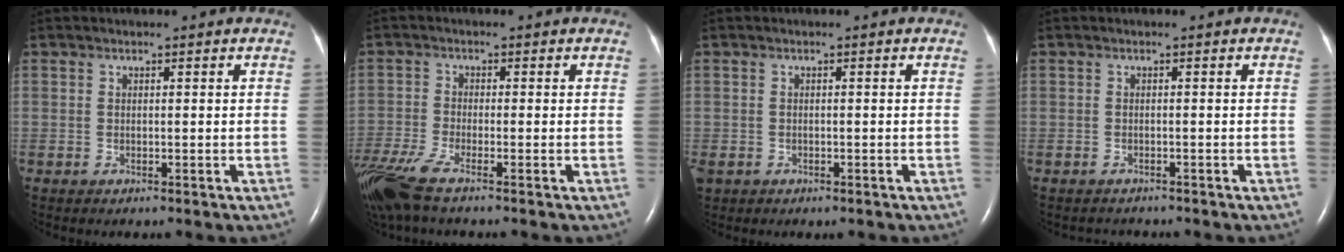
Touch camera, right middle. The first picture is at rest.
{"total": 7.9, "force": [-5.9, 0.7, 5.2], "torque": [-0.118, -0.021, -0.117]}
{"total": 2.3, "force": [-1.3, 1.7, 0.8], "torque": [-0.019, -0.001, -0.018]}
{"total": 1.7, "force": [-1.6, 0.6, -0.1], "torque": [-0.004, -0.004, -0.022]}